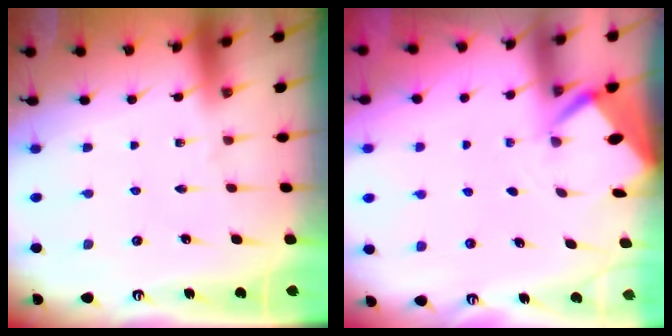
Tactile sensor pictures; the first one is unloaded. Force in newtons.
{"total": 2.5, "press": 2.5, "slide": 0.3}